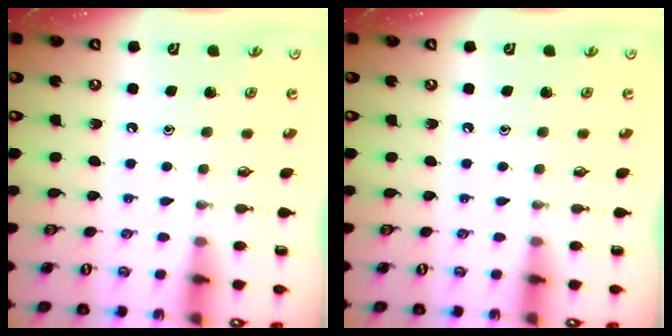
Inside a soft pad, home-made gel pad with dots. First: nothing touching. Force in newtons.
{"total": 0.0}